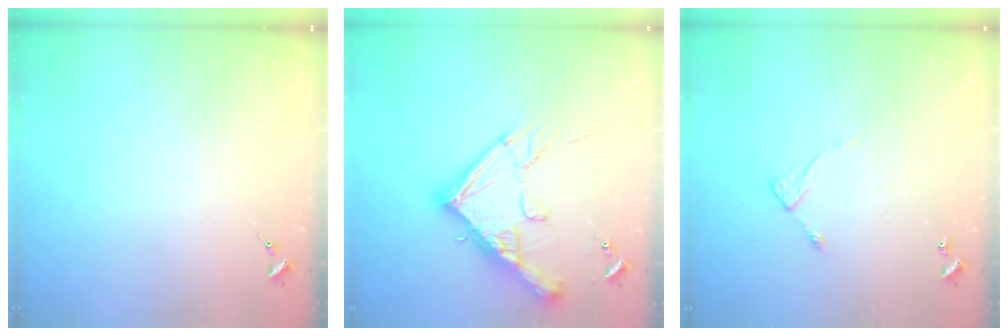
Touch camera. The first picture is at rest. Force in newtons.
{"total": 19.6, "press": 19.5, "slide": 2.0}
{"total": 5.4, "press": 5.4, "slide": 0.4}